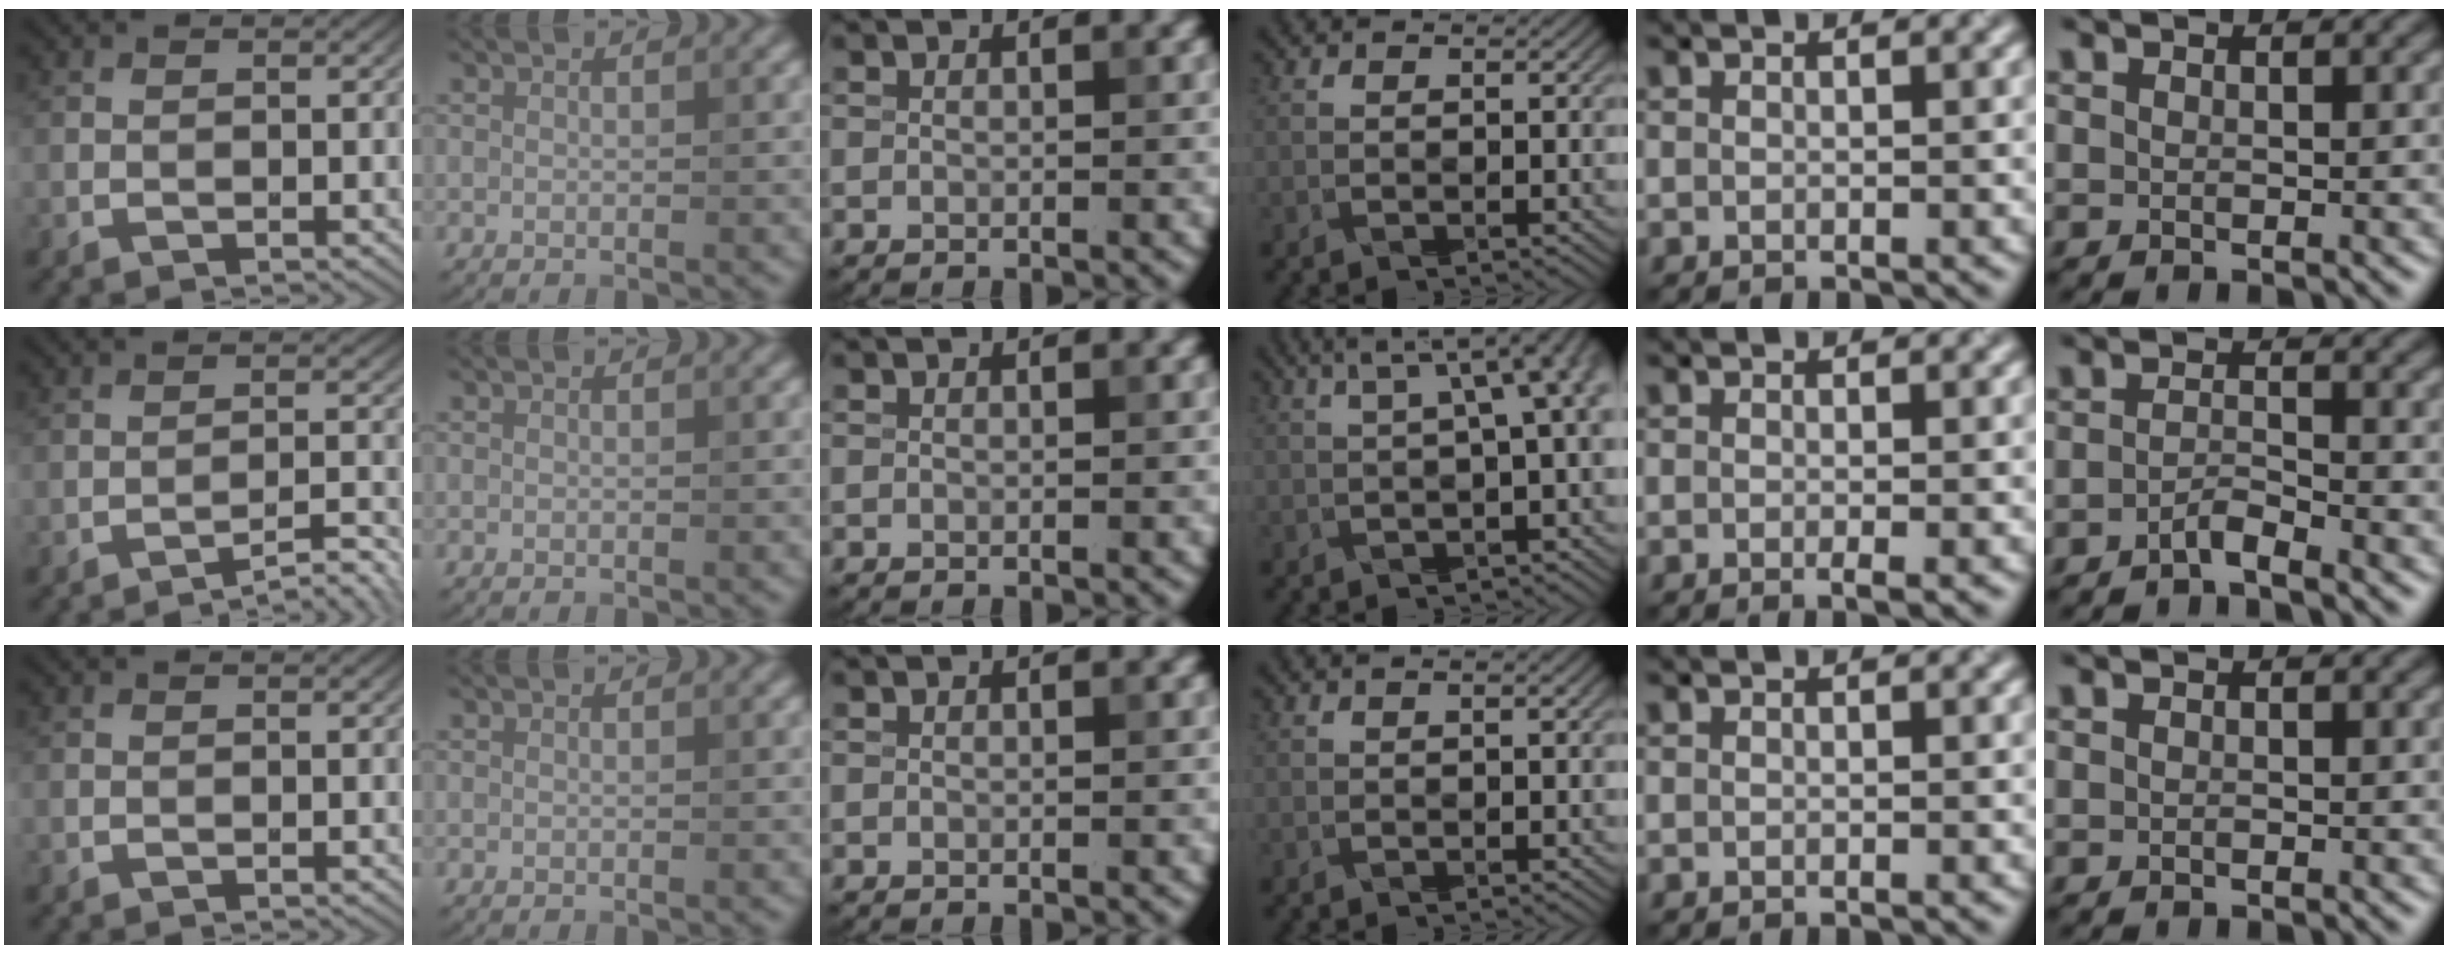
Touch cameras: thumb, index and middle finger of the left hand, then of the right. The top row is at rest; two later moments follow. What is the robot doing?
{"motion": "pour", "object": "sugar"}